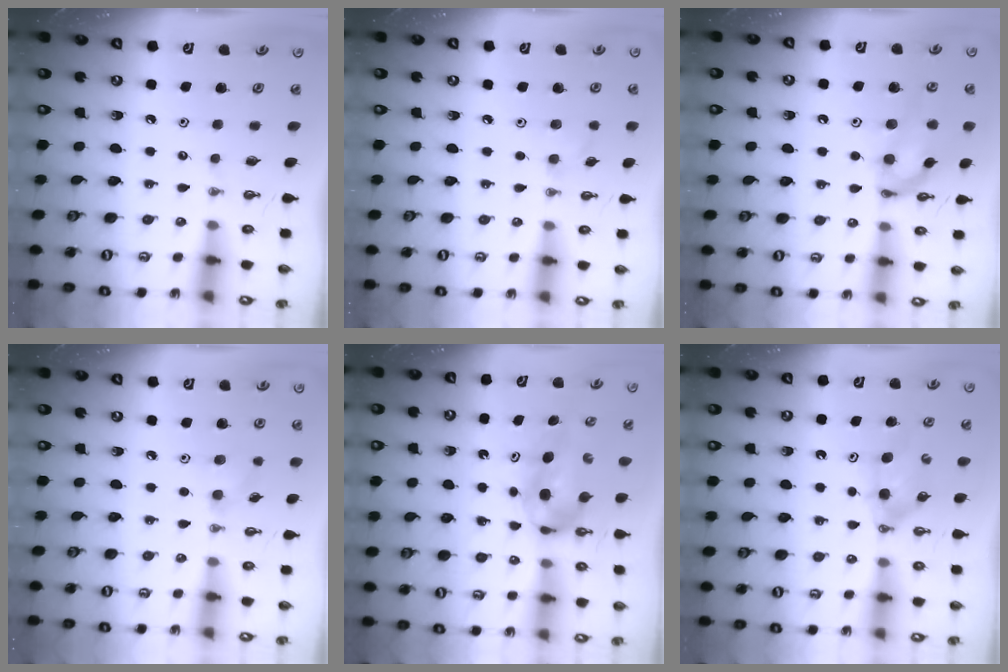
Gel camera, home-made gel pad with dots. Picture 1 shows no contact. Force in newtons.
{"total": 6.2, "press": 5.7, "slide": 2.7}
{"total": 13.3, "press": 13.3, "slide": 0.7}
{"total": 6.4, "press": 6.2, "slide": 1.4}
{"total": 6.6, "press": 5.0, "slide": 4.3}
{"total": 4.5, "press": 4.3, "slide": 1.4}